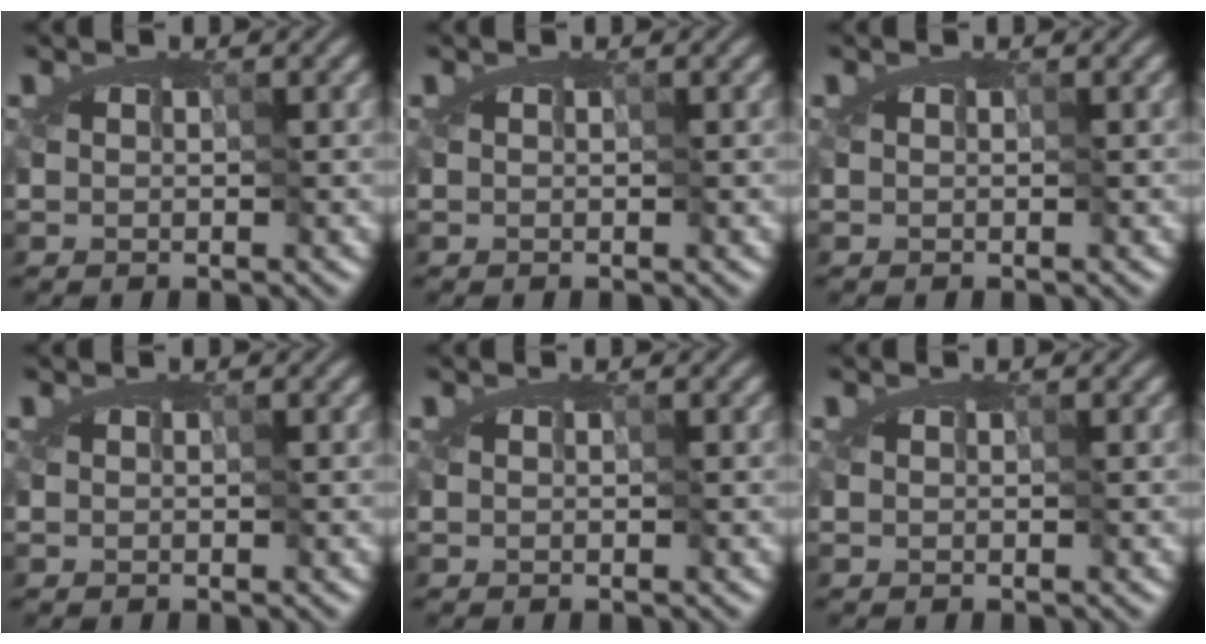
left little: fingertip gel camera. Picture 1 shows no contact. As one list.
[{"total": 0.0}, {"total": 0.0}, {"total": 0.0}, {"total": 0.0}, {"total": 0.0}]